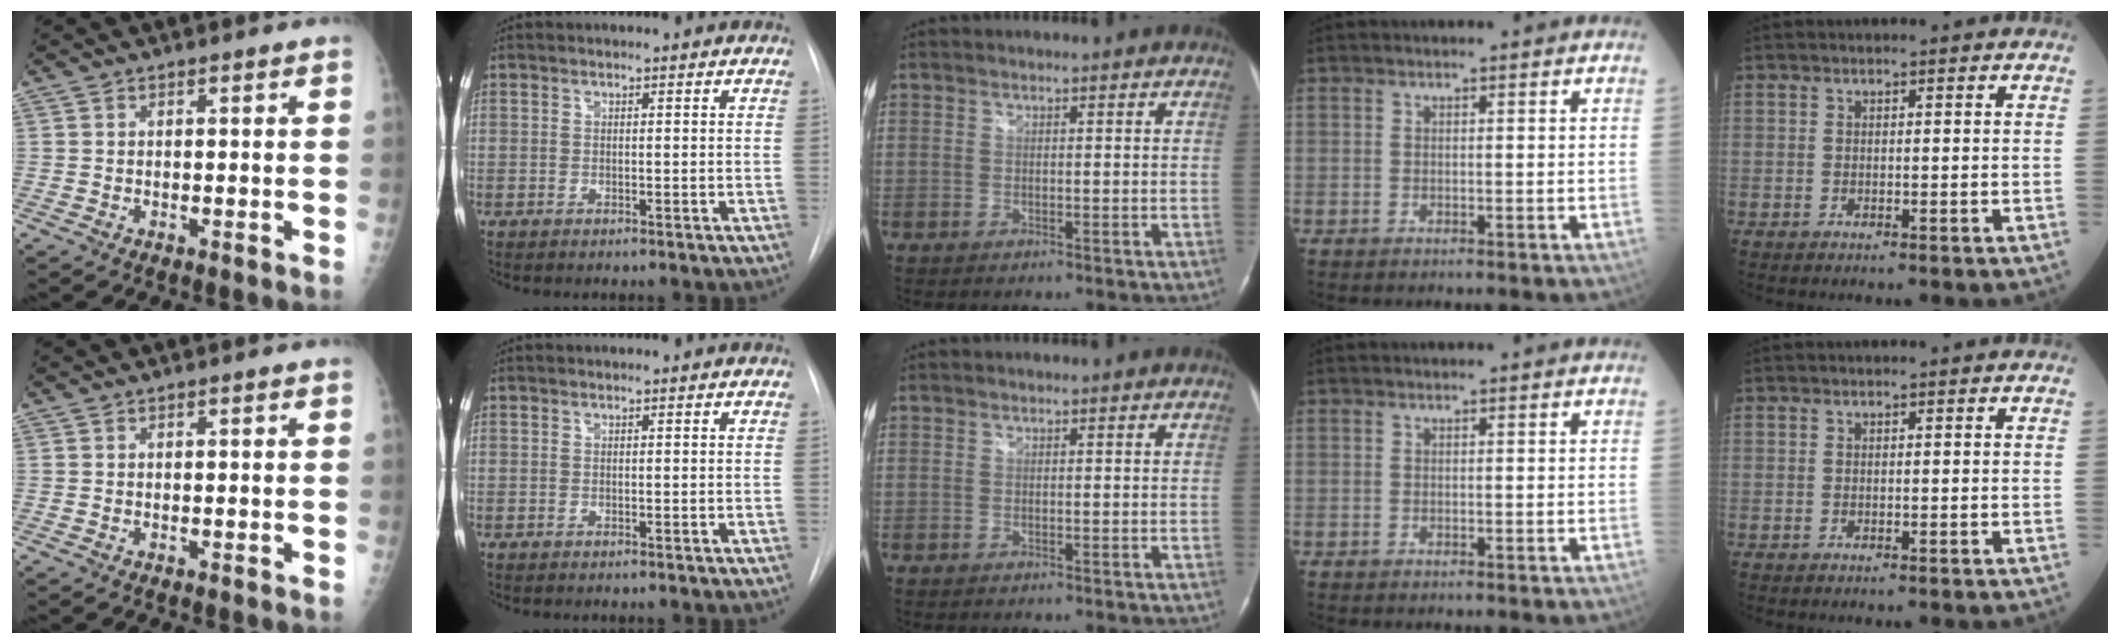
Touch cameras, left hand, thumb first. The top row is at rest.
{}